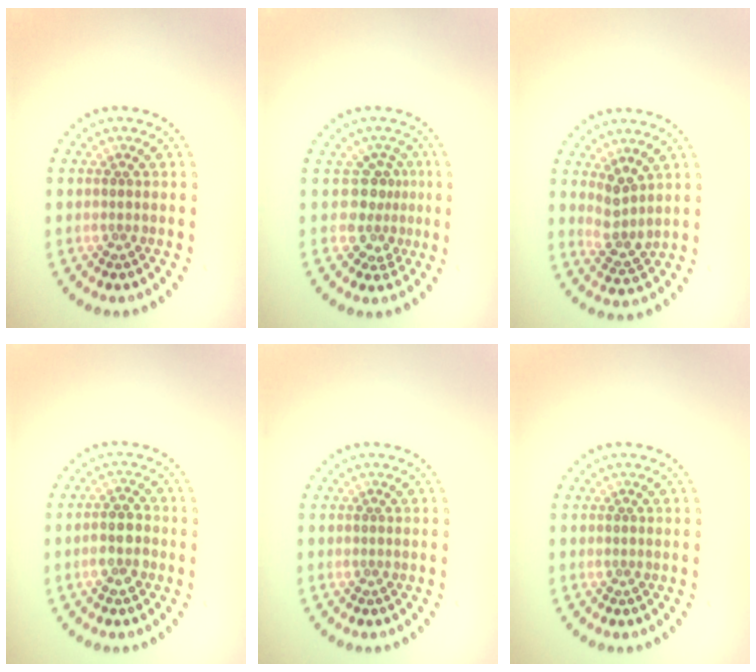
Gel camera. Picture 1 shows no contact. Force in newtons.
{"total": 2.8, "press": 2.0, "slide": 2.0}
{"total": 2.6, "press": 2.0, "slide": 1.6}
{"total": 2.6, "press": 2.4, "slide": 1.0}
{"total": 0.0}
{"total": 0.0}